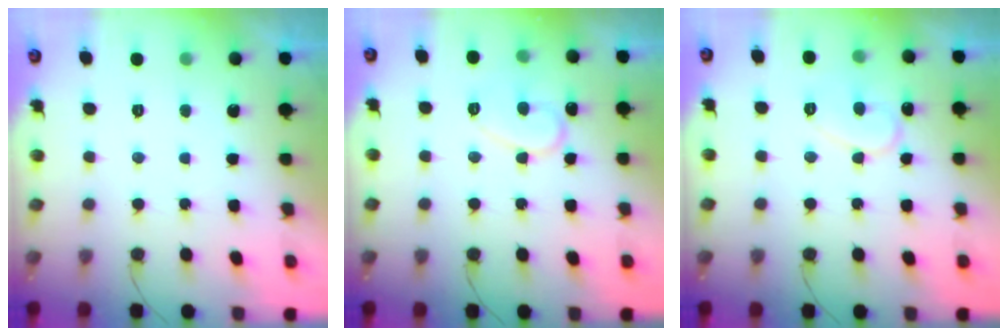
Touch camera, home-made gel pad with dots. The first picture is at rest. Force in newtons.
{"total": 10.4, "press": 10.4, "slide": 0.9}
{"total": 9.4, "press": 9.3, "slide": 0.8}